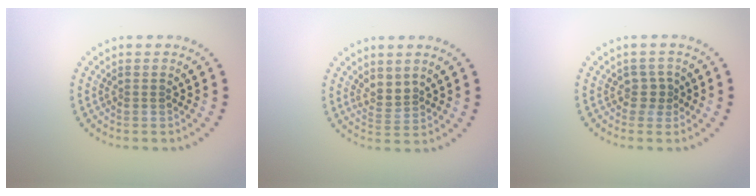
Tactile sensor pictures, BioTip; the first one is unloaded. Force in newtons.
{"total": 1.9, "press": 1.6, "slide": 1.1}
{"total": 1.1, "press": 0.8, "slide": 0.8}